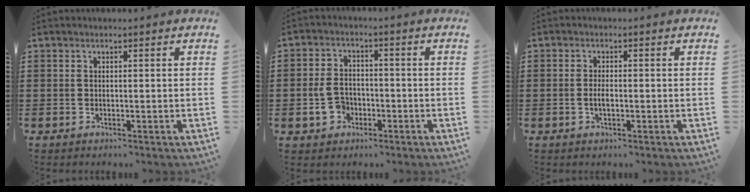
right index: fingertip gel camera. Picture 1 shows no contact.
{"total": 4.9, "force": [-1.3, 3.7, 3.0], "torque": [-0.073, 0.004, -0.028]}
{"total": 1.9, "force": [-0.4, 0.7, 1.7], "torque": [-0.031, 0.001, -0.008]}